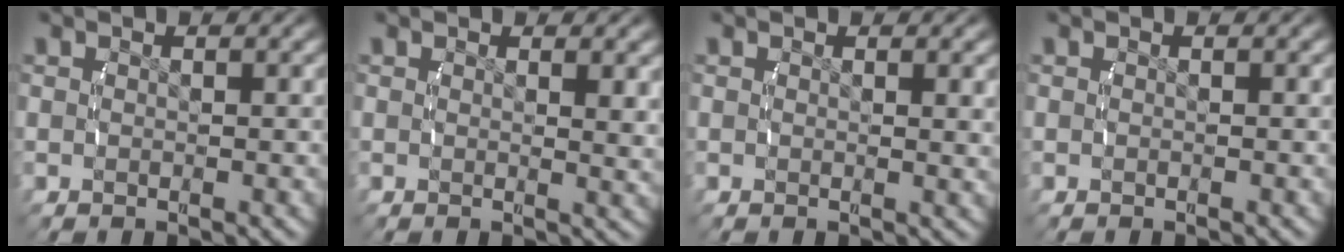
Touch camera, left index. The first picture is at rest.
{"total": 1.1, "force": [0.6, -0.2, 0.9], "torque": [-0.017, -0.012, 0.011]}
{"total": 0.6, "force": [0.3, -0.2, 0.5], "torque": [-0.013, -0.006, 0.006]}
{"total": 0.0}